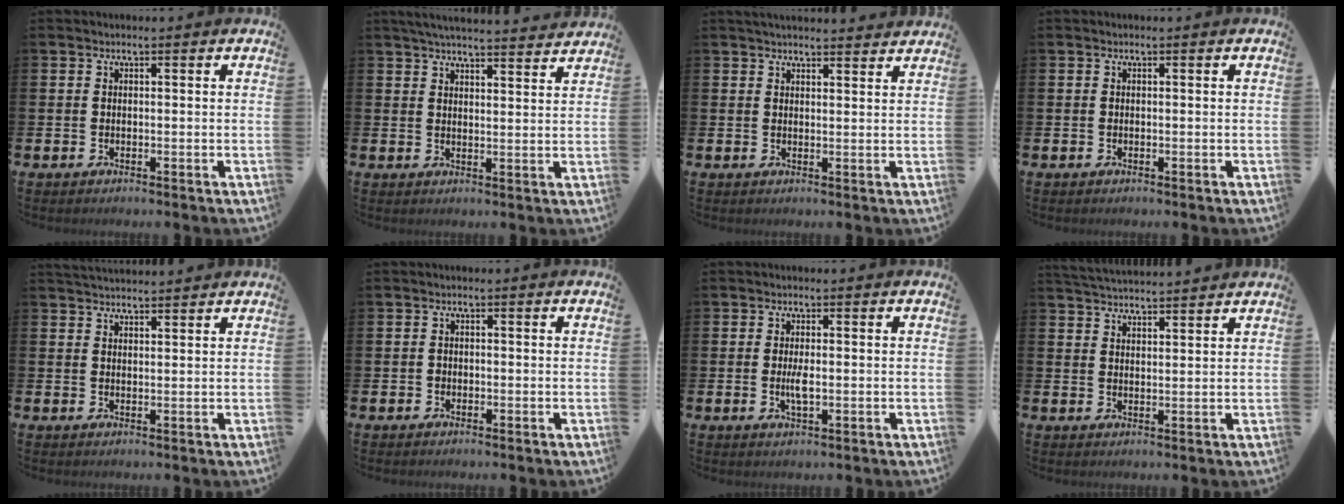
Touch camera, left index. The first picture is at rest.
{"total": 4.5, "force": [4.4, -0.1, 0.8], "torque": [-0.019, -0.026, 0.078]}
{"total": 2.8, "force": [2.8, 0.3, 0.3], "torque": [0.002, -0.017, 0.047]}
{"total": 0.0}
{"total": 2.6, "force": [2.6, 0.2, 0.2], "torque": [-0.003, -0.013, 0.046]}
{"total": 0.8, "force": [-0.4, 0.7, 0.2], "torque": [0.002, 0.001, -0.010]}
{"total": 2.3, "force": [-0.1, 0.7, 2.2], "torque": [-0.034, -0.004, -0.004]}
{"total": 3.6, "force": [3.6, -0.1, 0.1], "torque": [-0.013, -0.018, 0.066]}